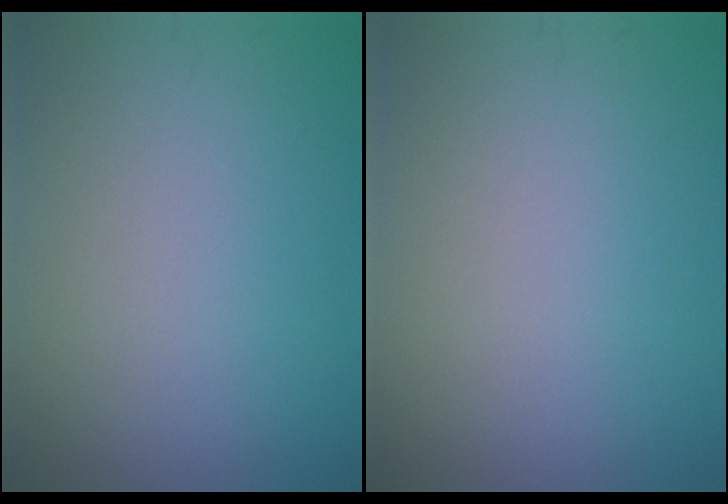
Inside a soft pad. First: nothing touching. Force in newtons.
{"total": 0.0}